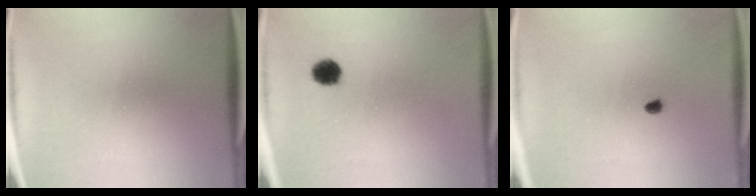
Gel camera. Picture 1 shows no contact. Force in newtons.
{"total": 3.7}
{"total": 1.3}